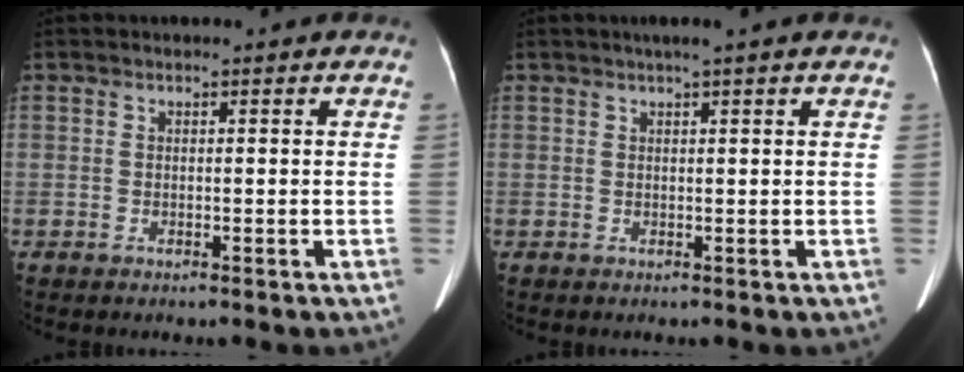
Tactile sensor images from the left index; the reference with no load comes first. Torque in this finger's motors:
{"motor_torque": [0.37, -0.34, 0.01, 0.07]}